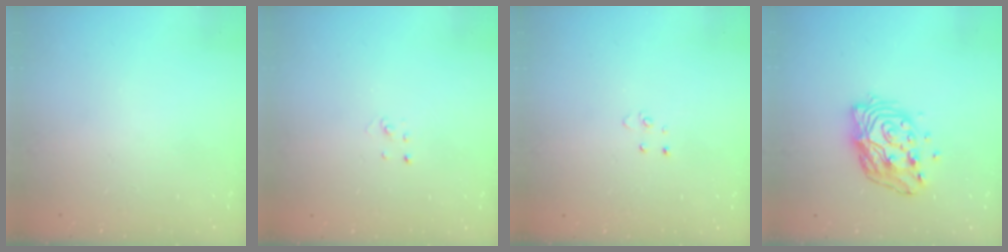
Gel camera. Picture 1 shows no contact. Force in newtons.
{"total": 2.0, "press": 2.0, "slide": 0.1}
{"total": 2.6, "press": 2.6, "slide": 0.2}
{"total": 14.0, "press": 13.9, "slide": 1.7}